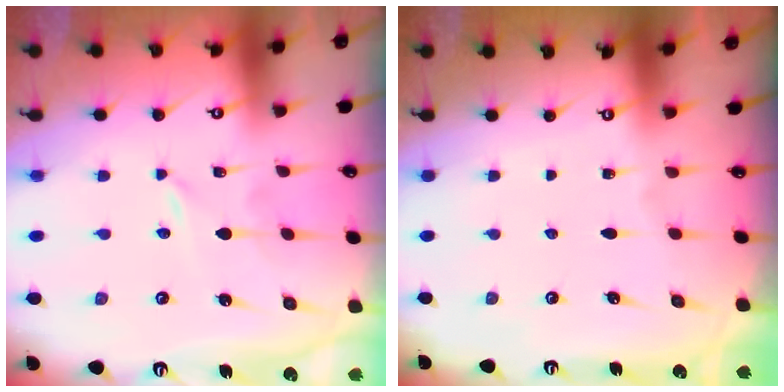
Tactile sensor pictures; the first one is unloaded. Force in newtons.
{"total": 0.0}